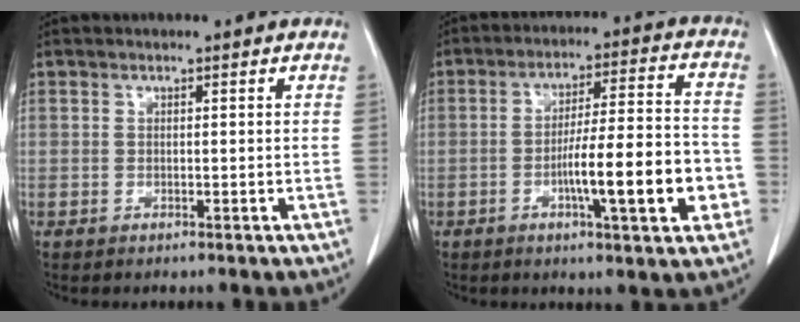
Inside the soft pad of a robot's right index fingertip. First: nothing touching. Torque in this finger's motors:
{"motor_torque": [0.53, -0.15, 0.35, 0.10]}